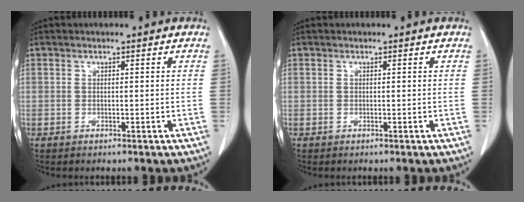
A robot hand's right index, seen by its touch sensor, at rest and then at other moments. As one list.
[{"total": 0.0}]